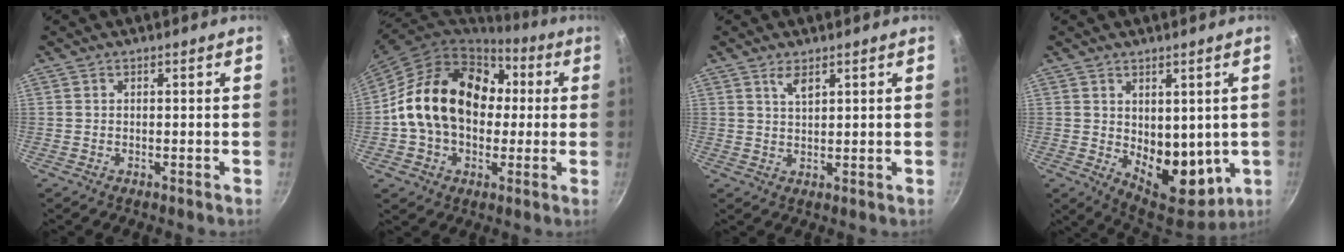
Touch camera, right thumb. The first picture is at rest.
{"total": 22.2, "force": [2.0, 16.4, 14.8], "torque": [-0.233, 0.043, 0.030]}
{"total": 3.0, "force": [1.8, 1.2, 2.1], "torque": [-0.035, -0.012, 0.036]}
{"total": 12.3, "force": [0.3, 8.1, 9.2], "torque": [-0.091, -0.038, 0.025]}